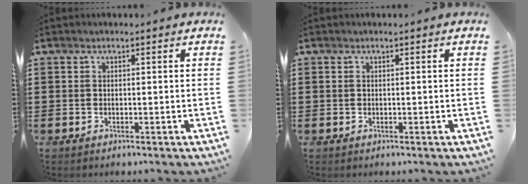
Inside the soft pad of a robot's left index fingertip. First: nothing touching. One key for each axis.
{"total": 0.0}